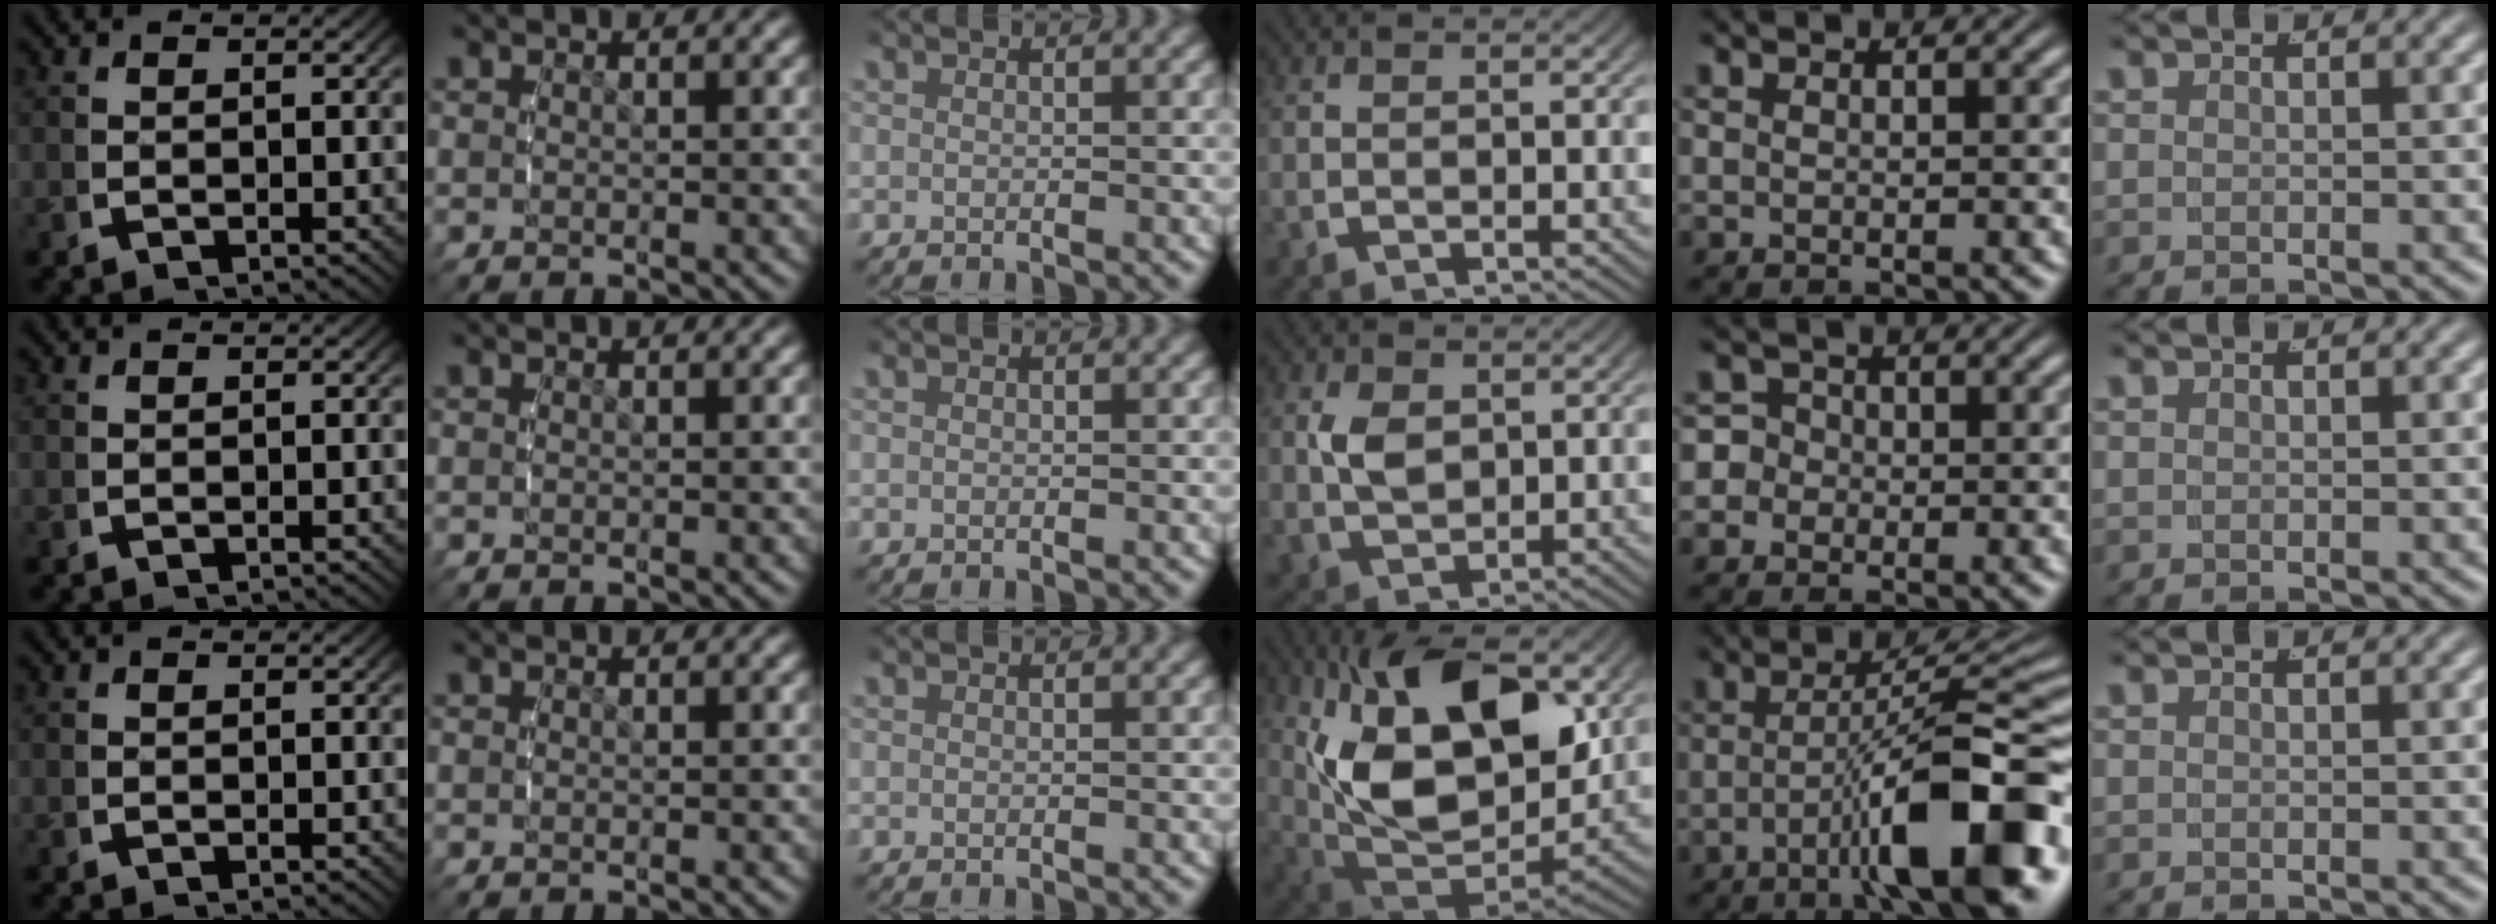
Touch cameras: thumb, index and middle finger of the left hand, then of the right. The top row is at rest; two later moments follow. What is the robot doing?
{"motion": "lift_and_place", "object": "bottle cap"}